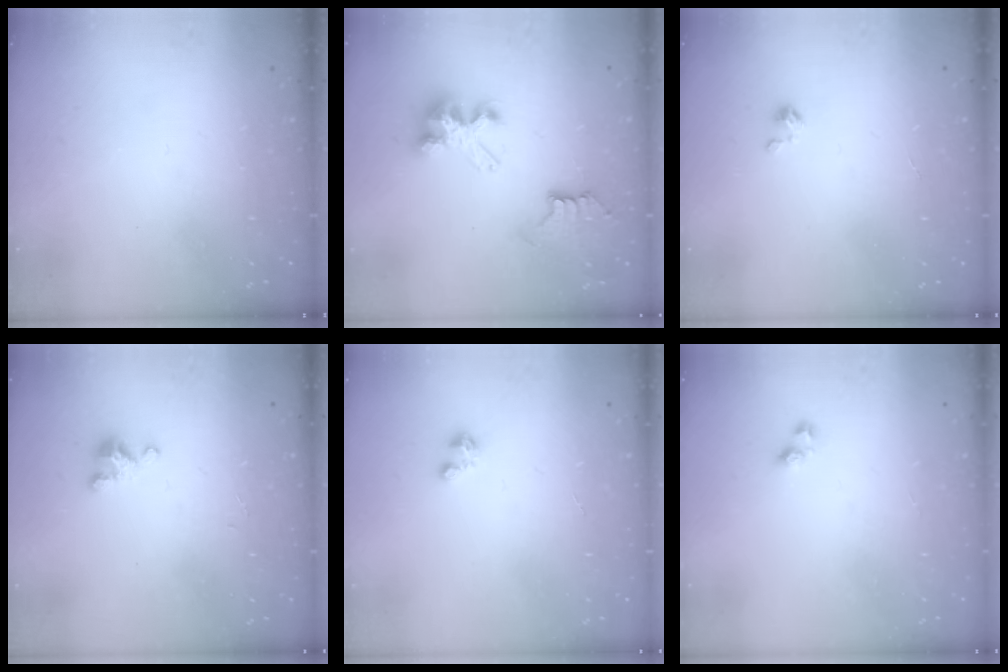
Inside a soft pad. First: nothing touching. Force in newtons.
{"total": 7.4, "press": 7.4, "slide": 0.1}
{"total": 1.1, "press": 1.1, "slide": 0.2}
{"total": 2.5, "press": 2.5, "slide": 0.3}
{"total": 1.6, "press": 1.6, "slide": 0.2}
{"total": 2.4, "press": 2.1, "slide": 1.2}